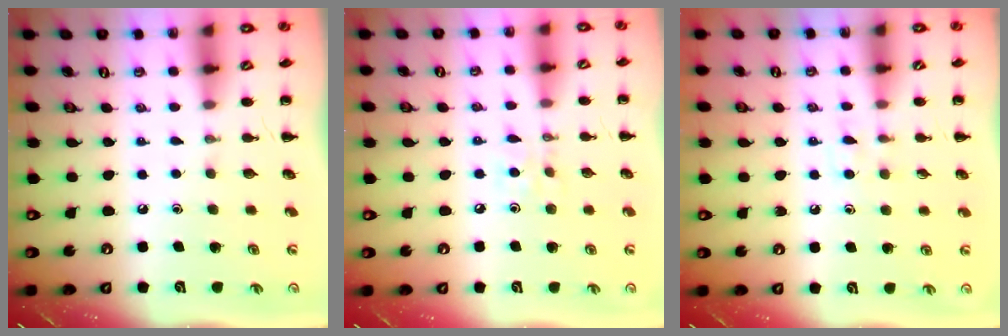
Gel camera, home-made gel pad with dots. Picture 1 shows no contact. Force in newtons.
{"total": 5.4, "press": 5.1, "slide": 1.8}
{"total": 5.9, "press": 5.6, "slide": 2.0}